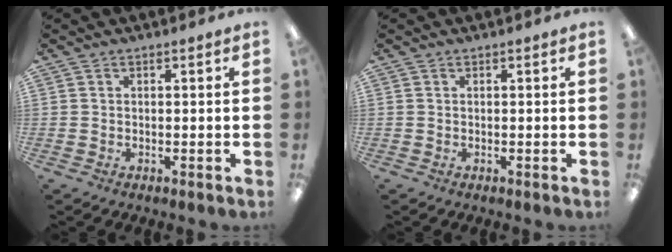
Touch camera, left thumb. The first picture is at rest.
{"total": 0.0}